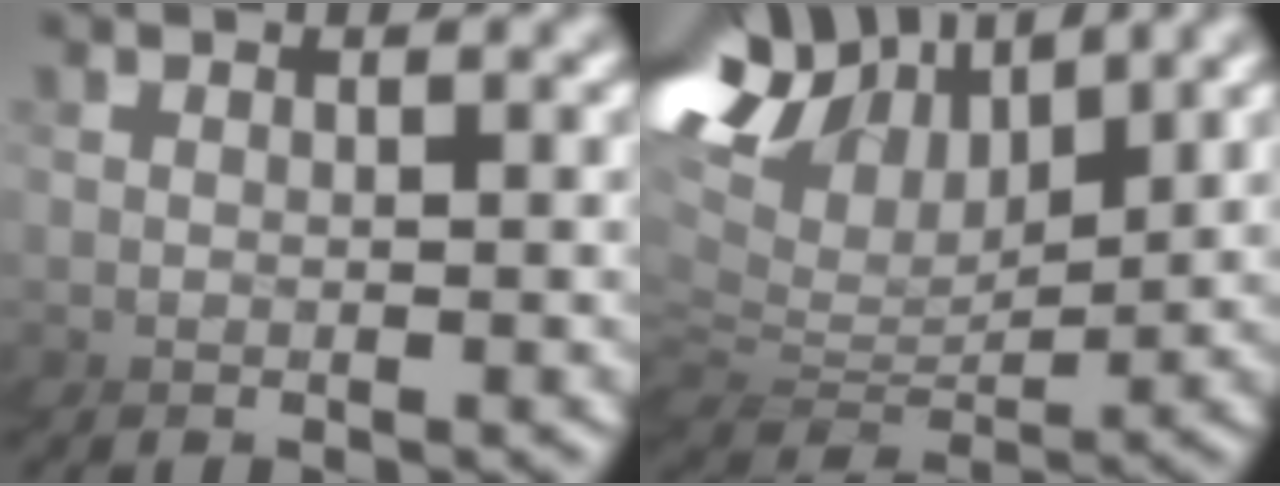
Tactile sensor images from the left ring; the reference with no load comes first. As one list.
[{"total": 6.1, "force": [3.0, 4.0, 3.5], "torque": [-0.097, 0.020, 0.031]}]